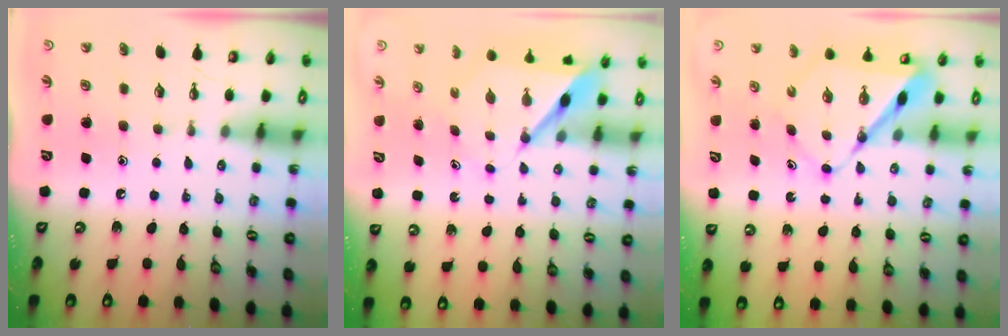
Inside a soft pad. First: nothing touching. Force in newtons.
{"total": 6.3, "press": 6.3, "slide": 0.6}
{"total": 8.9, "press": 8.9, "slide": 0.9}